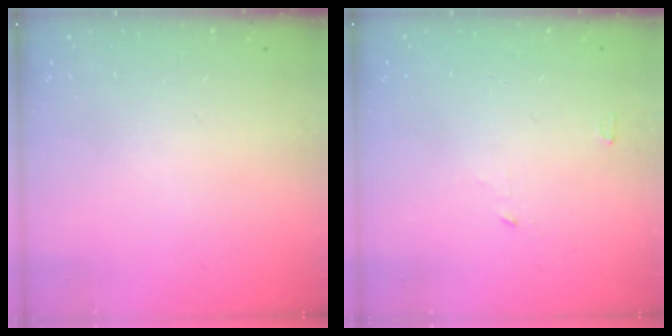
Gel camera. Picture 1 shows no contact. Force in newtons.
{"total": 2.4, "press": 2.4, "slide": 0.2}